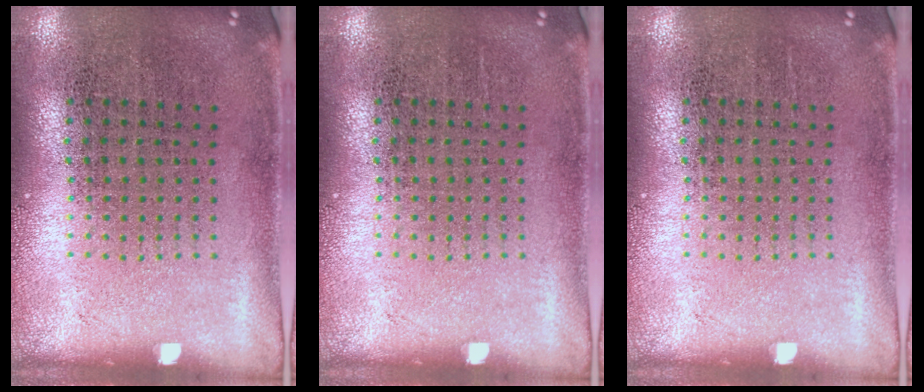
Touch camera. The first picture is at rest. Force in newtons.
{"total": 0.0}
{"total": 0.0}